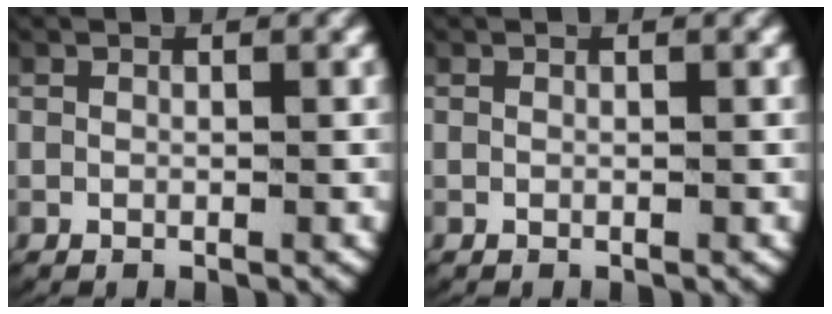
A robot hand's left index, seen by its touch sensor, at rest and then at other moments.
{"total": 0.0}